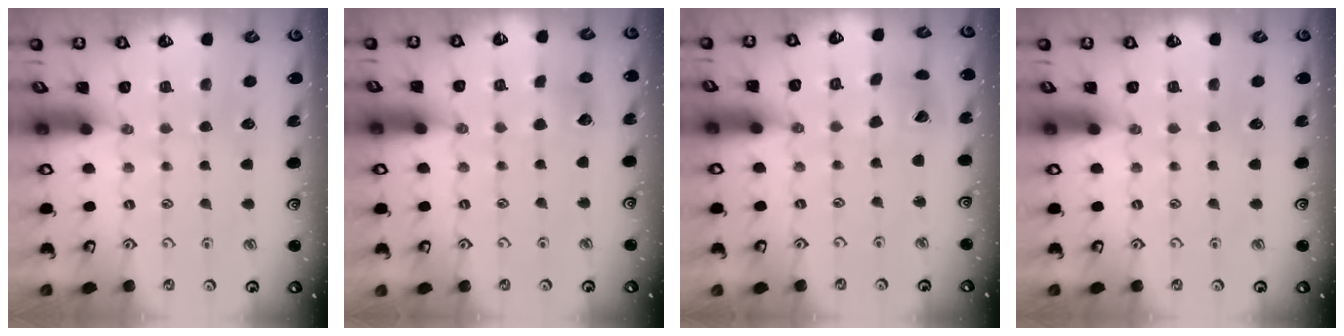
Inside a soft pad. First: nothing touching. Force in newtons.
{"total": 4.2, "press": 4.2, "slide": 0.4}
{"total": 6.4, "press": 6.4, "slide": 0.8}
{"total": 0.0}